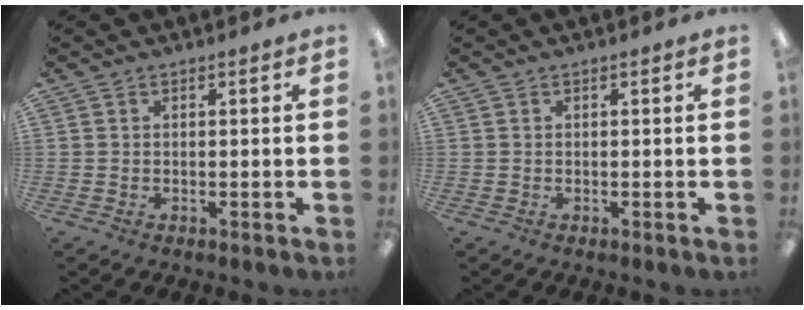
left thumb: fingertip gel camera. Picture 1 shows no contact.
{"total": 0.0}